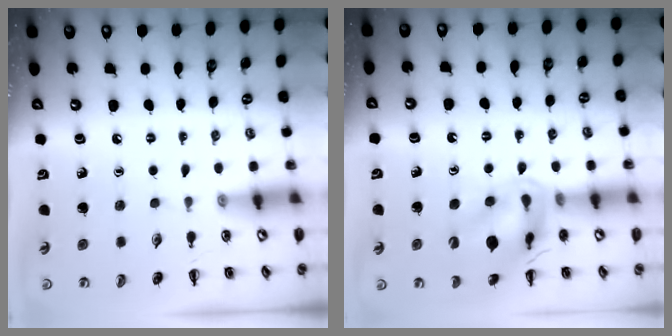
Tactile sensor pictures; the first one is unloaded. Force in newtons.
{"total": 14.2, "press": 13.9, "slide": 2.7}